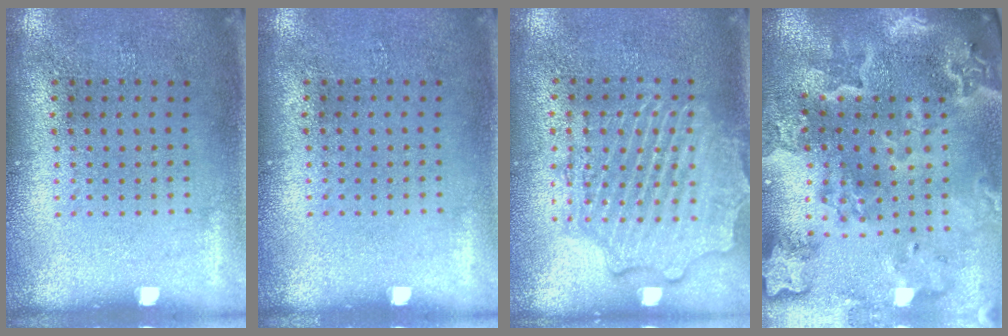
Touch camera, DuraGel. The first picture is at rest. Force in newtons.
{"total": 0.0}
{"total": 2.3, "press": 2.2, "slide": 0.5}
{"total": 4.7, "press": 3.8, "slide": 2.7}